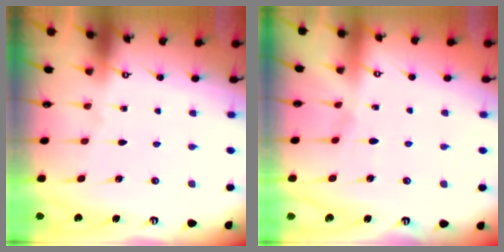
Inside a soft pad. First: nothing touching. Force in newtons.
{"total": 2.5, "press": 2.4, "slide": 0.5}